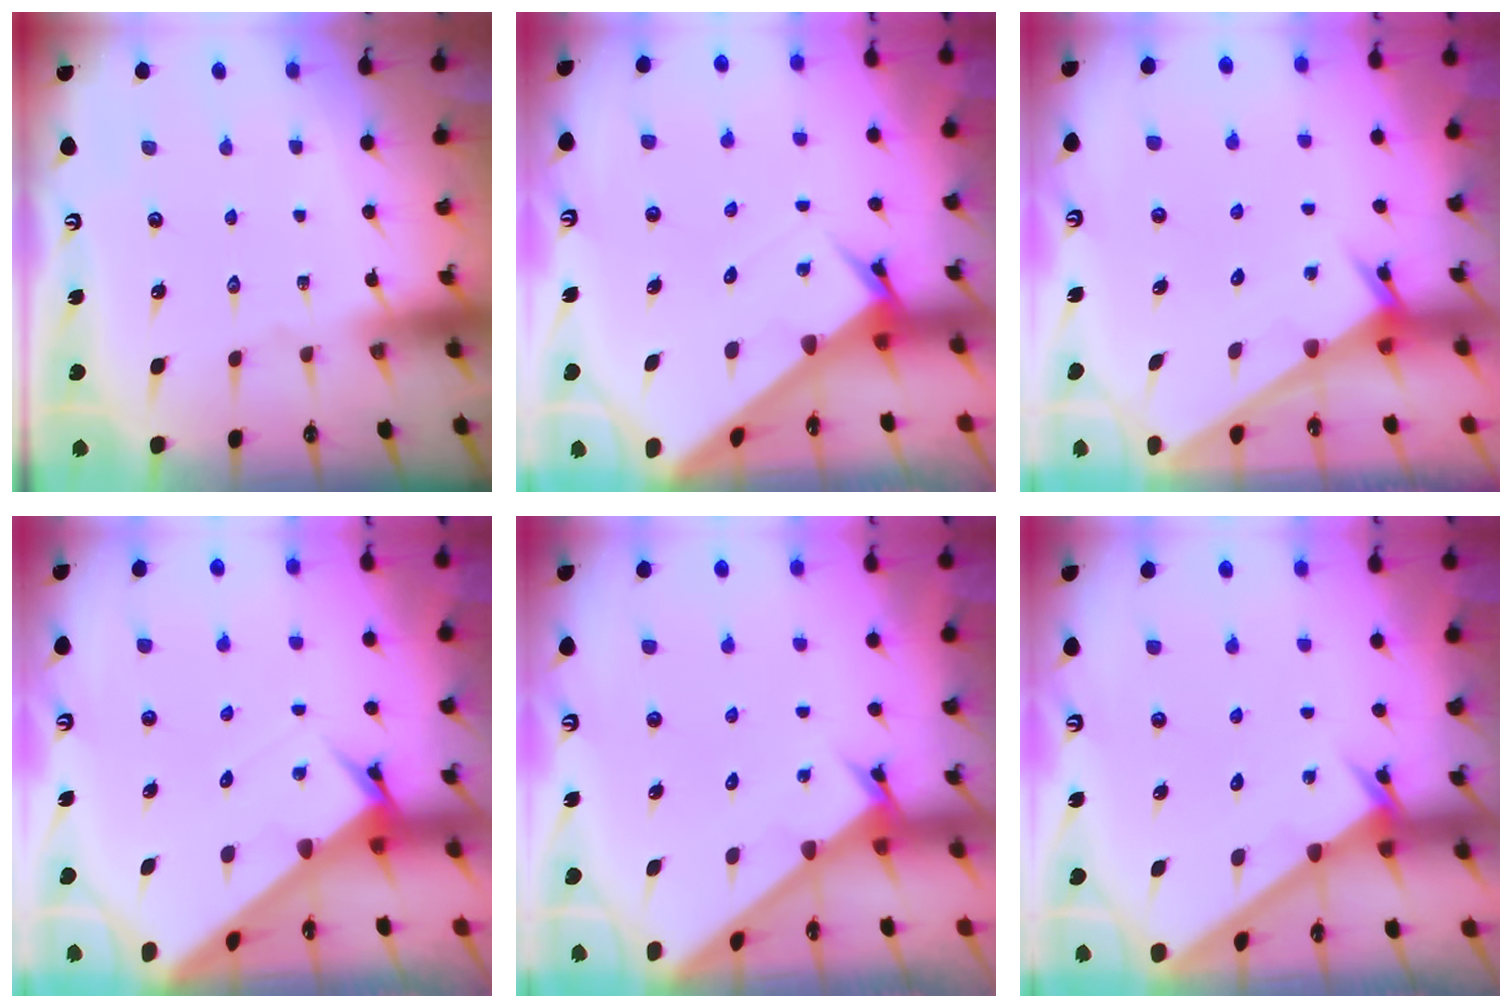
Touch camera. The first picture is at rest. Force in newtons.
{"total": 3.4, "press": 3.4, "slide": 0.3}
{"total": 2.4, "press": 2.4, "slide": 0.1}
{"total": 3.4, "press": 3.4, "slide": 0.3}
{"total": 2.5, "press": 2.5, "slide": 0.1}
{"total": 2.3, "press": 2.3, "slide": 0.2}